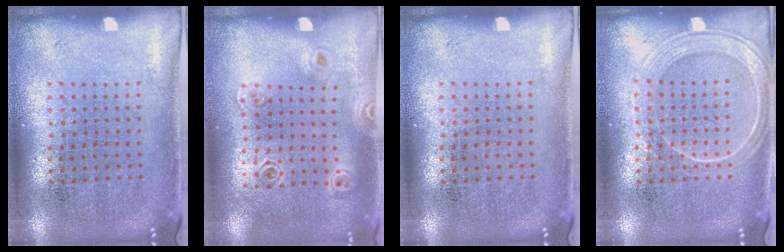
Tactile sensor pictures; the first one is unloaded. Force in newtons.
{"total": 1.0, "press": 1.0, "slide": 0.1}
{"total": 0.0}
{"total": 2.4, "press": 2.4, "slide": 0.4}